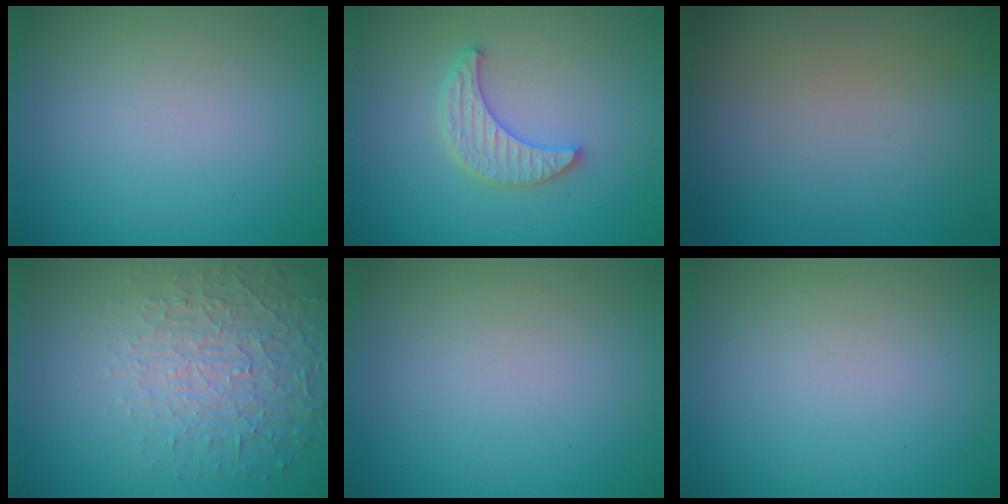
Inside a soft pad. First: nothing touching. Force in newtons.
{"total": 2.9, "press": 2.9, "slide": 0.7}
{"total": 0.0}
{"total": 4.9, "press": 3.2, "slide": 3.7}
{"total": 0.0}
{"total": 0.0}